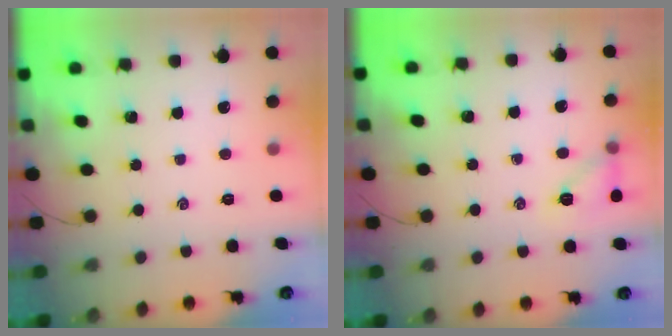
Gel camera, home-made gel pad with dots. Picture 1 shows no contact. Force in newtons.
{"total": 8.7, "press": 8.7, "slide": 0.9}